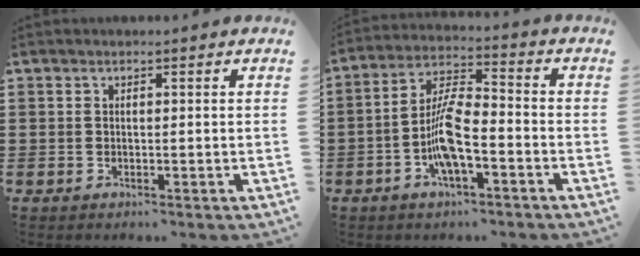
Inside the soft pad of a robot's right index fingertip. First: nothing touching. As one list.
[{"total": 8.4, "force": [-3.1, 2.5, 7.4], "torque": [-0.164, -0.004, -0.062]}]